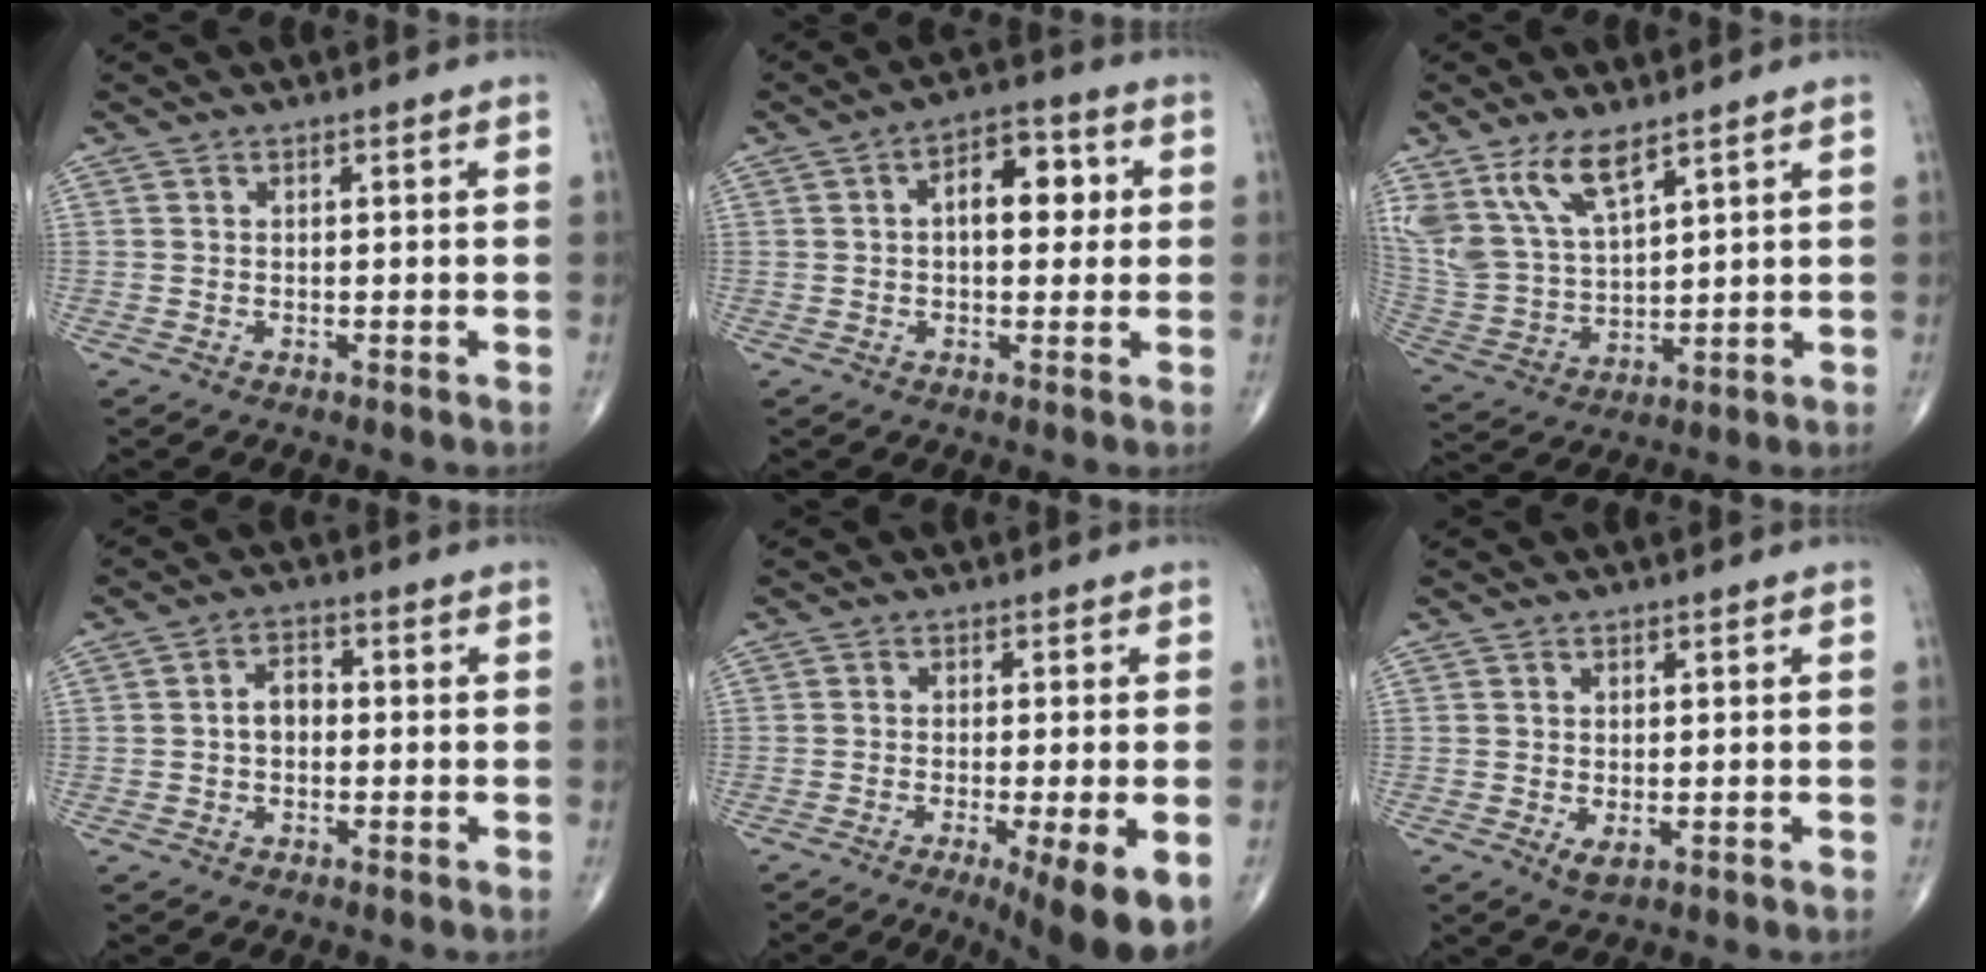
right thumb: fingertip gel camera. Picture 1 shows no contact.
{"total": 8.7, "force": [1.4, 4.9, 7.1], "torque": [-0.078, 0.017, 0.015]}
{"total": 12.6, "force": [8.1, 5.1, 8.2], "torque": [-0.160, -0.028, 0.180]}
{"total": 3.4, "force": [-0.4, 2.4, 2.4], "torque": [-0.032, 0.017, -0.015]}
{"total": 11.1, "force": [-5.4, 1.4, 9.5], "torque": [-0.116, -0.012, -0.081]}
{"total": 1.9, "force": [-0.4, 0.8, 1.7], "torque": [-0.030, -0.007, -0.002]}